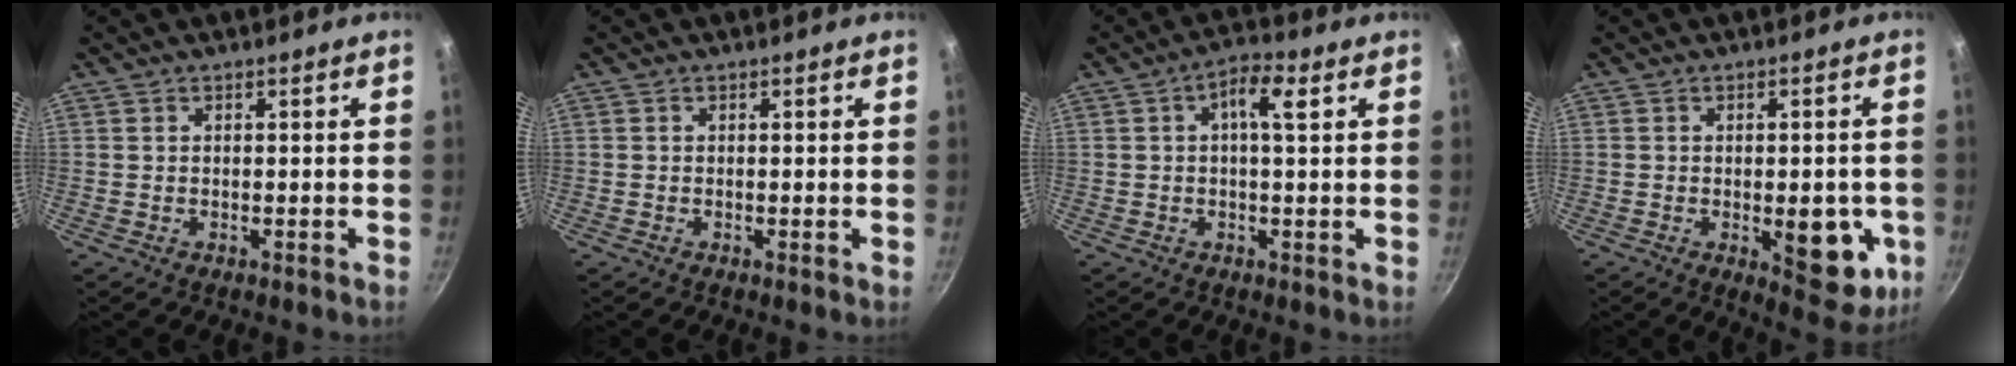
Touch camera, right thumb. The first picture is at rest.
{"total": 0.0}
{"total": 5.3, "force": [1.5, 1.7, 4.8], "torque": [-0.075, 0.006, 0.020]}
{"total": 11.6, "force": [-2.6, 5.2, 10.0], "torque": [-0.087, -0.005, -0.027]}